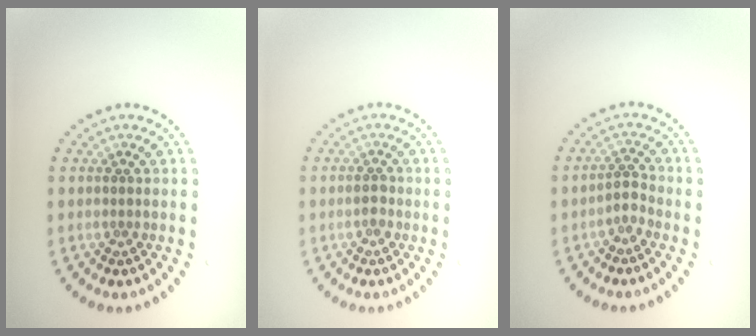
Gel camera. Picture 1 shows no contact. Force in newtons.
{"total": 1.1, "press": 1.1, "slide": 0.3}
{"total": 1.6, "press": 1.1, "slide": 1.1}